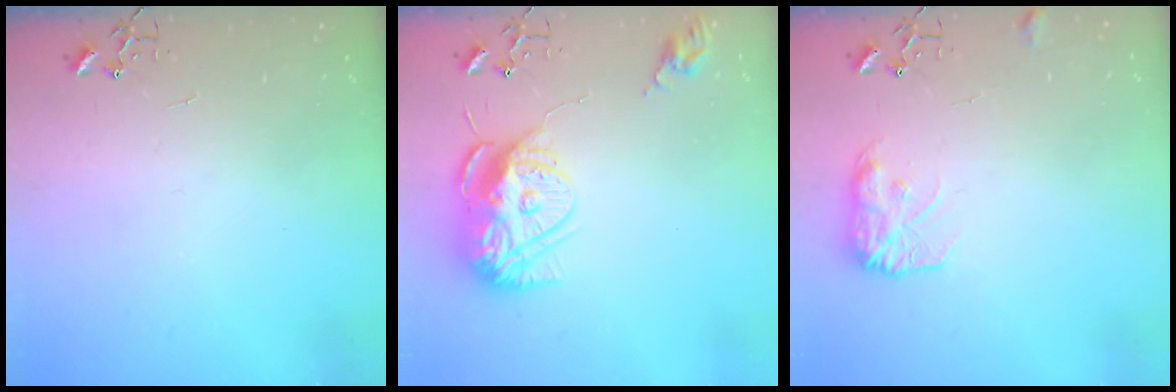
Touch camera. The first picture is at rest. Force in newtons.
{"total": 14.9, "press": 14.8, "slide": 1.2}
{"total": 10.8, "press": 10.8, "slide": 0.4}